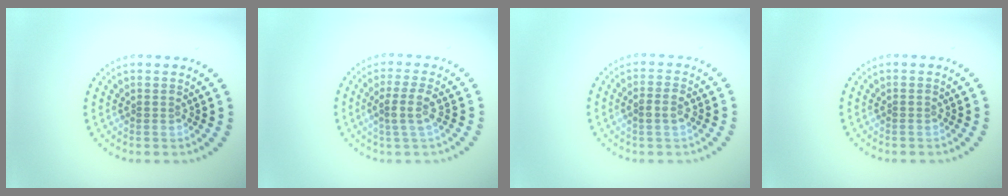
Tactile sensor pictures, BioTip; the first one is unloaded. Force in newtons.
{"total": 2.3, "press": 1.9, "slide": 1.2}
{"total": 1.8, "press": 1.8, "slide": 0.1}
{"total": 0.0}